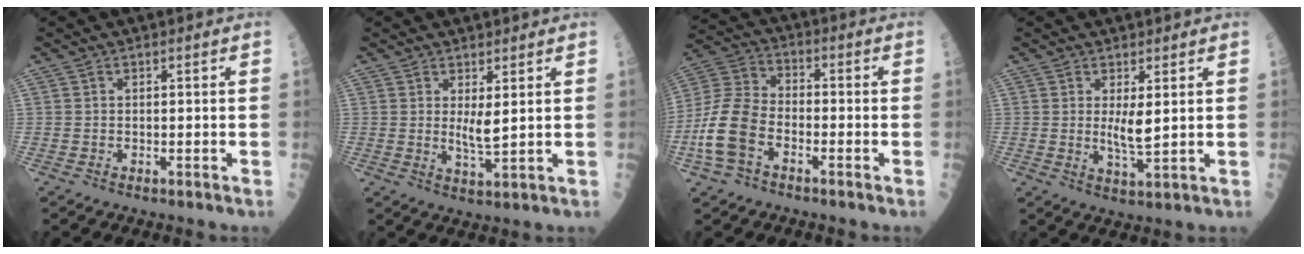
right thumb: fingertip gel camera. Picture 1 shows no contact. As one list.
[{"total": 3.5, "force": [1.0, 0.7, 3.3], "torque": [-0.061, -0.017, 0.025]}, {"total": 11.8, "force": [-4.3, 7.2, 8.4], "torque": [-0.182, 0.029, -0.091]}, {"total": 4.2, "force": [0.9, 0.9, 4.0], "torque": [-0.075, -0.017, 0.022]}]